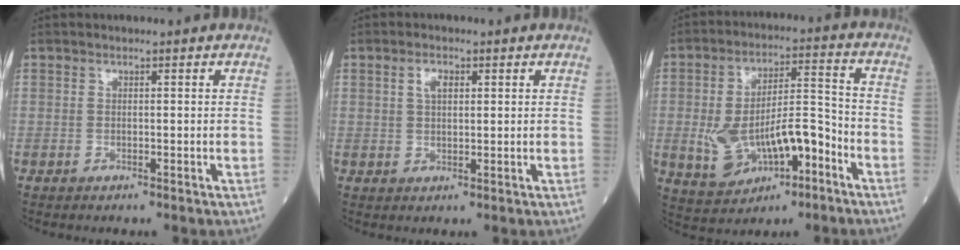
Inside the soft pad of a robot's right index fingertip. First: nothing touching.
{"total": 2.6, "force": [1.1, 1.2, 2.0], "torque": [-0.043, 0.002, 0.022]}
{"total": 13.4, "force": [-4.3, 5.7, 11.4], "torque": [-0.210, 0.021, -0.061]}